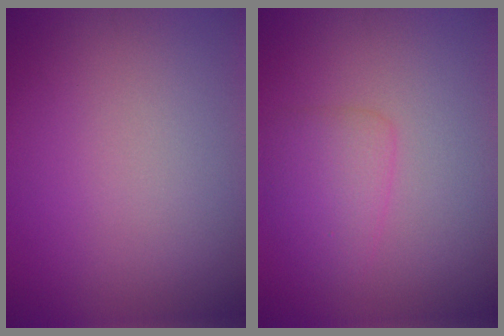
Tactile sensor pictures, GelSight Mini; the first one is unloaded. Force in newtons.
{"total": 2.5, "press": 2.5, "slide": 0.2}